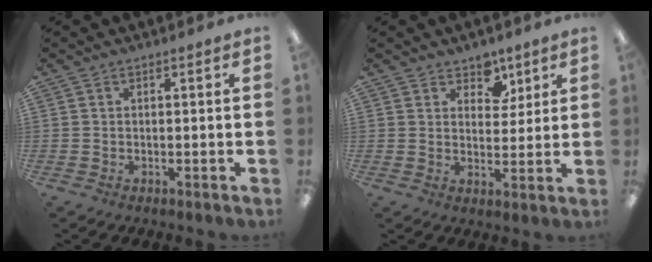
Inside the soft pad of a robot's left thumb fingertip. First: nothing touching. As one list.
[{"total": 4.5, "force": [3.1, 2.8, 1.5], "torque": [-0.007, -0.012, 0.051]}]